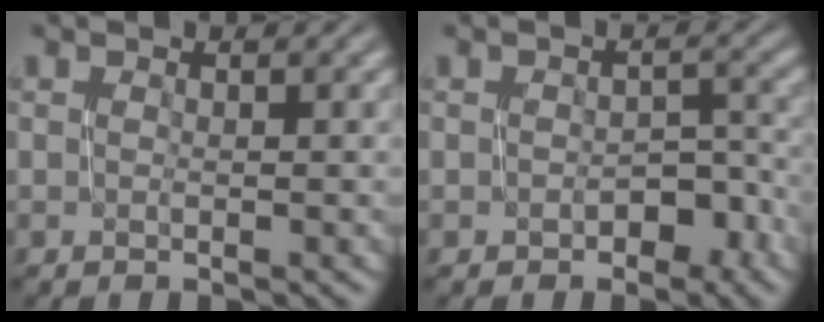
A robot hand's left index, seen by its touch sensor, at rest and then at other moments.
{"total": 1.9, "force": [-1.1, 1.0, 1.2], "torque": [-0.014, 0.005, -0.011]}